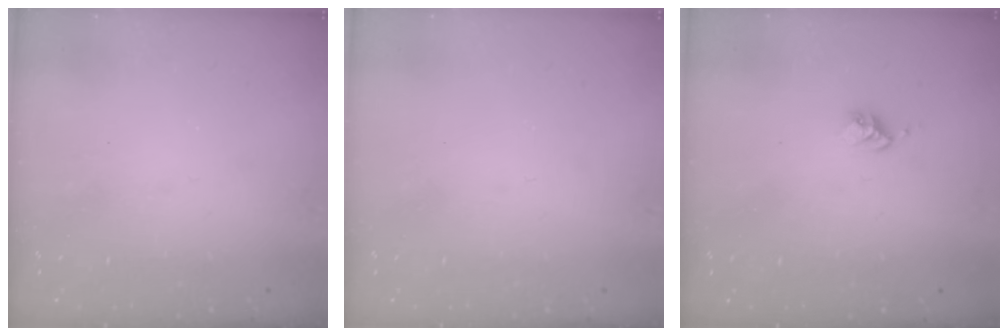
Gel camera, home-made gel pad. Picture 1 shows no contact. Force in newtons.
{"total": 0.7, "press": 0.7, "slide": 0.1}
{"total": 3.7, "press": 3.7, "slide": 0.6}